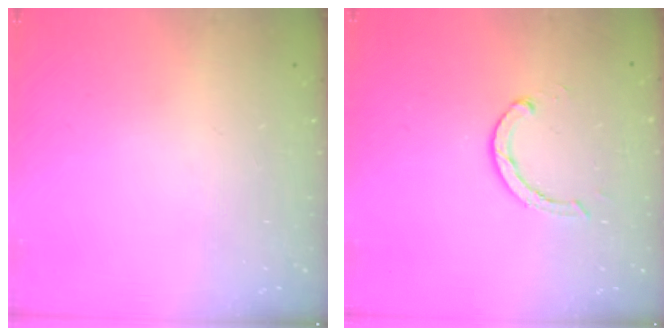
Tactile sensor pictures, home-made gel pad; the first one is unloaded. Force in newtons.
{"total": 2.9, "press": 2.9, "slide": 0.4}